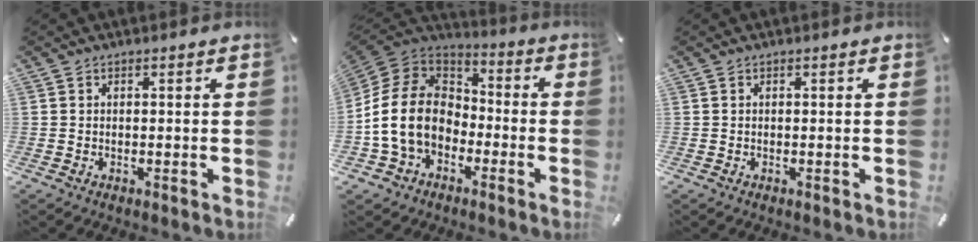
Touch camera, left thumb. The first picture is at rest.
{"total": 15.0, "force": [-4.0, 12.0, 8.1], "torque": [-0.197, 0.028, -0.075]}
{"total": 0.0}